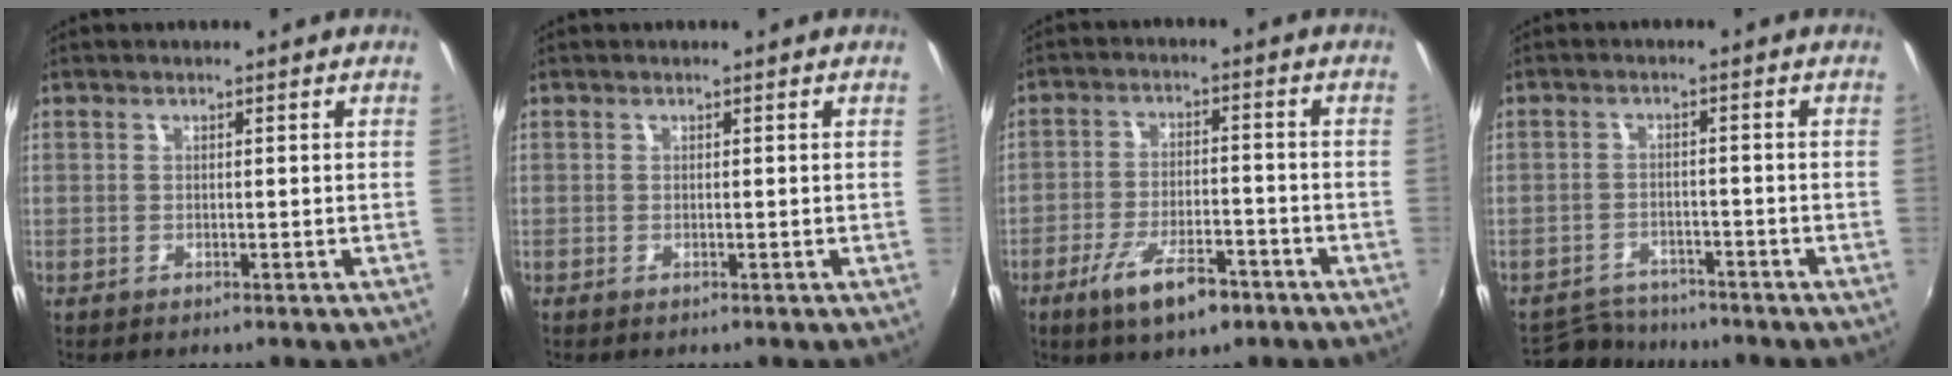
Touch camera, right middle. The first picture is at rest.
{"total": 0.0}
{"total": 9.8, "force": [-6.0, 3.4, 6.9], "torque": [-0.148, -0.016, -0.101]}
{"total": 6.4, "force": [-6.0, 2.2, 0.6], "torque": [-0.029, 0.002, -0.099]}